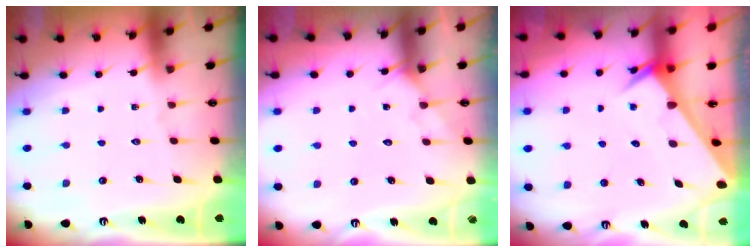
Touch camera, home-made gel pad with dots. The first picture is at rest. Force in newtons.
{"total": 3.8, "press": 3.8, "slide": 0.4}
{"total": 2.9, "press": 2.9, "slide": 0.0}